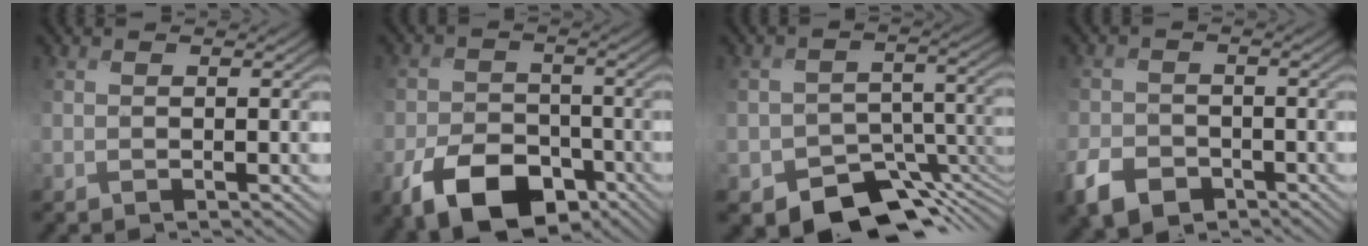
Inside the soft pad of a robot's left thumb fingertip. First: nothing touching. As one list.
[{"total": 9.7, "force": [-5.4, 5.8, 5.5], "torque": [-0.105, -0.016, -0.096]}, {"total": 10.7, "force": [-7.5, 5.8, 4.9], "torque": [-0.073, -0.030, -0.112]}, {"total": 5.4, "force": [-3.3, 3.5, 2.4], "torque": [-0.055, -0.007, -0.070]}]